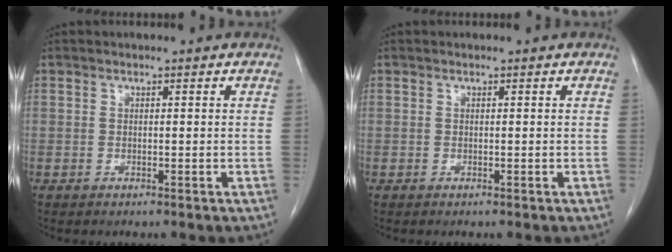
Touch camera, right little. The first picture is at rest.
{"total": 0.0}